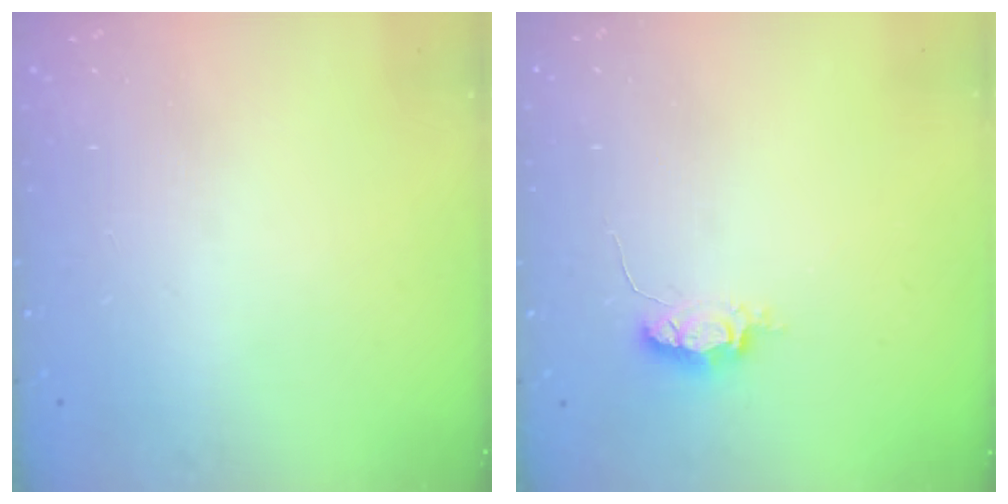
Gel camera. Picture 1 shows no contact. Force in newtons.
{"total": 4.7, "press": 4.7, "slide": 0.4}